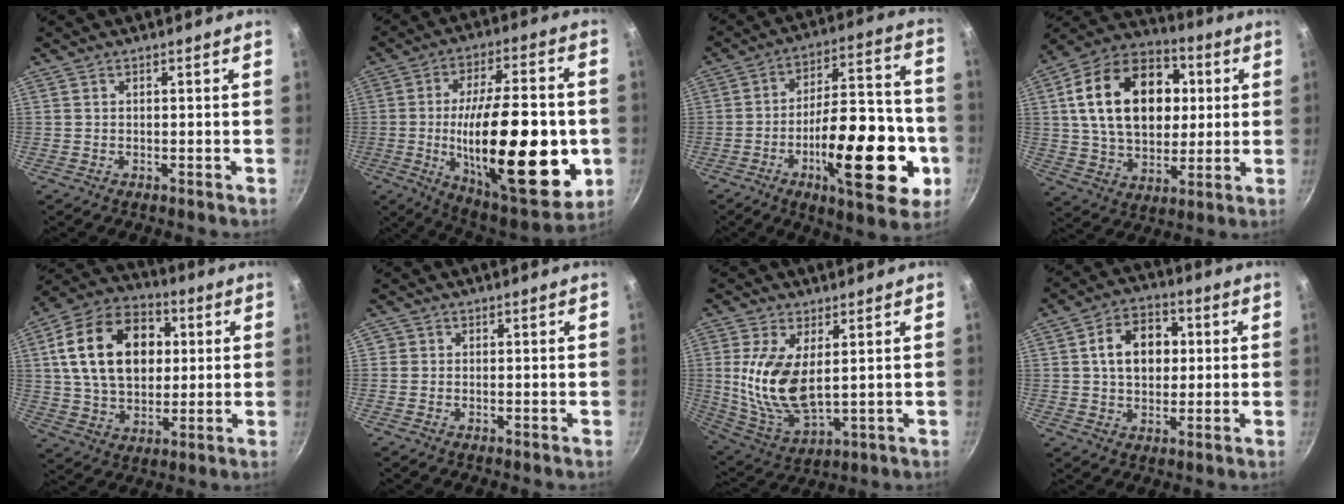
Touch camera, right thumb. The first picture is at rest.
{"total": 31.0, "force": [-4.3, 11.9, 28.3], "torque": [-0.417, -0.002, -0.056]}
{"total": 24.7, "force": [-7.8, 9.5, 21.5], "torque": [-0.275, 0.041, -0.112]}
{"total": 24.0, "force": [4.5, 16.5, 16.8], "torque": [-0.257, 0.015, 0.068]}
{"total": 21.3, "force": [4.2, 14.7, 14.8], "torque": [-0.229, 0.014, 0.064]}
{"total": 0.9, "force": [0.0, 0.9, 0.1], "torque": [0.006, 0.002, -0.003]}
{"total": 13.6, "force": [2.2, 6.7, 11.6], "torque": [-0.233, -0.024, 0.054]}
{"total": 11.2, "force": [1.7, 8.1, 7.5], "torque": [-0.088, 0.014, 0.019]}